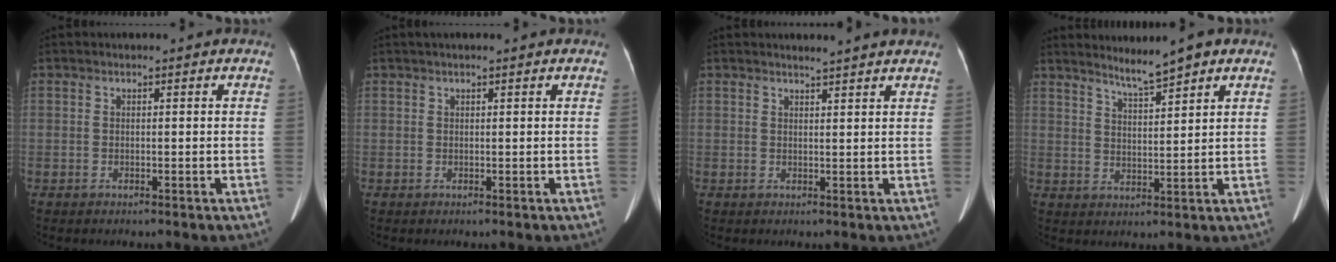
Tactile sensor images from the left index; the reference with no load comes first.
{"total": 1.3, "force": [1.0, 0.0, 0.9], "torque": [-0.012, 0.022, 0.017]}
{"total": 4.0, "force": [3.7, -0.3, 1.5], "torque": [-0.025, 0.006, 0.041]}
{"total": 5.0, "force": [4.1, -0.2, 2.7], "torque": [-0.050, 0.001, 0.076]}